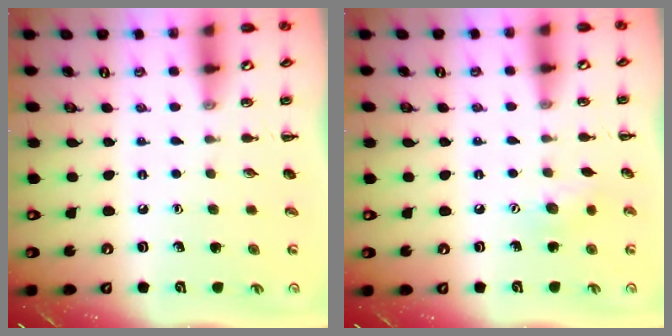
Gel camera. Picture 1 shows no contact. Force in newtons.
{"total": 6.7, "press": 6.6, "slide": 1.0}